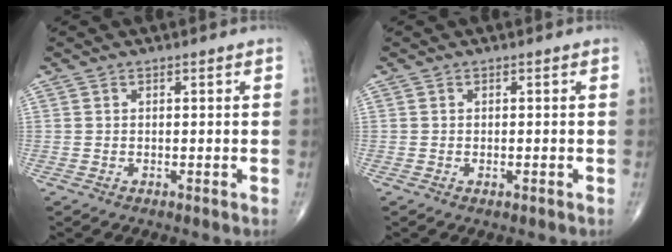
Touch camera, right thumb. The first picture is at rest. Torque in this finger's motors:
{"motor_torque": [-0.35, -0.09, -0.42, -0.13, 0.01]}